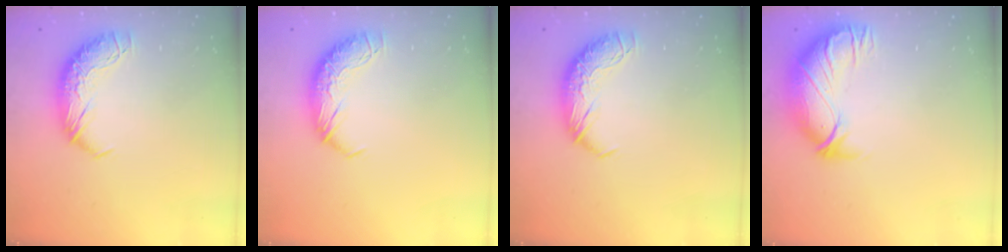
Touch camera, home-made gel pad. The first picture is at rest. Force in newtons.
{"total": 0.0}
{"total": 0.0}
{"total": 2.9, "press": 0.4, "slide": 2.9}